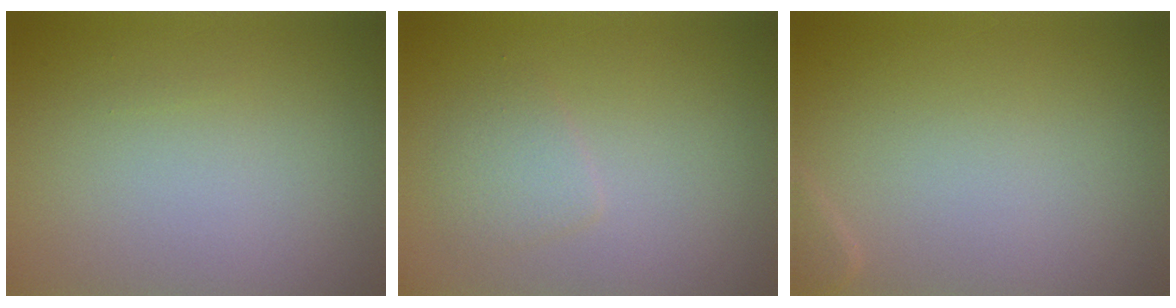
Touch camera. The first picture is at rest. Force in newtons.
{"total": 1.8, "press": 1.8, "slide": 0.1}
{"total": 0.7, "press": 0.7, "slide": 0.0}